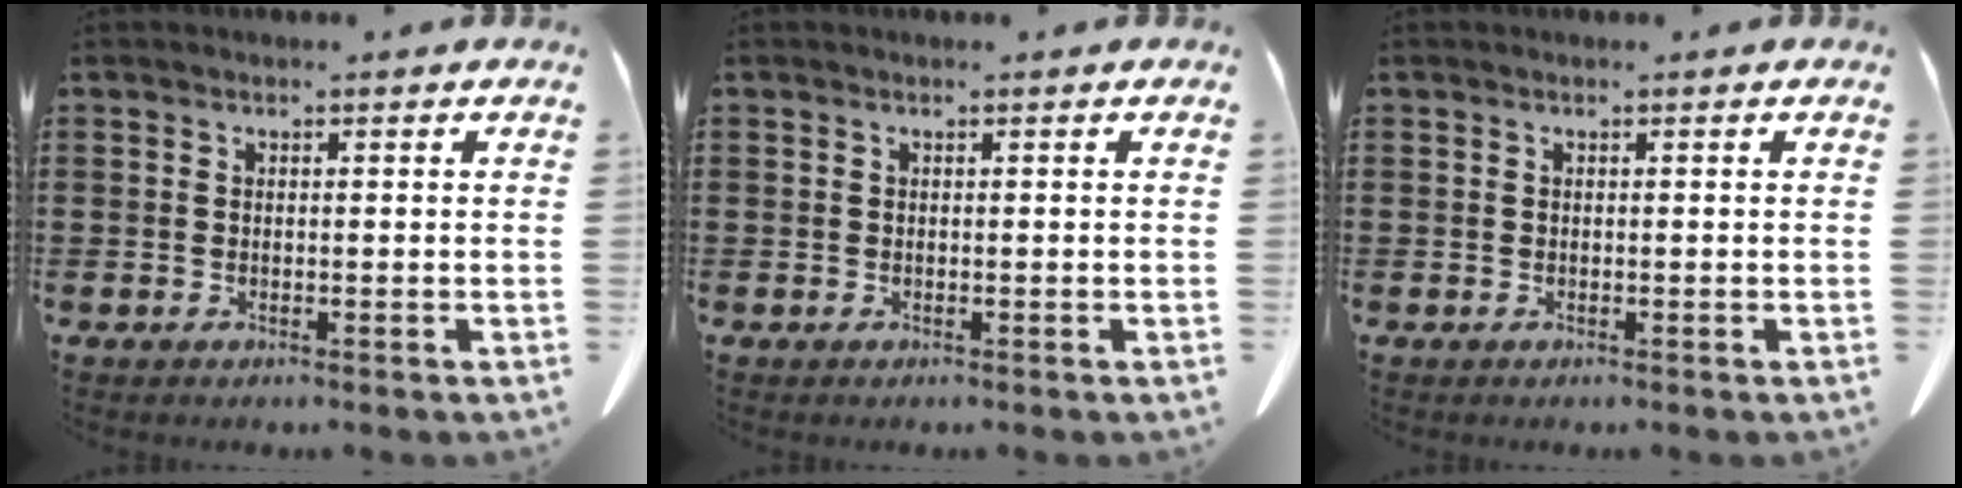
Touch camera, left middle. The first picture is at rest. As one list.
[{"total": 0.0}, {"total": 0.0}]